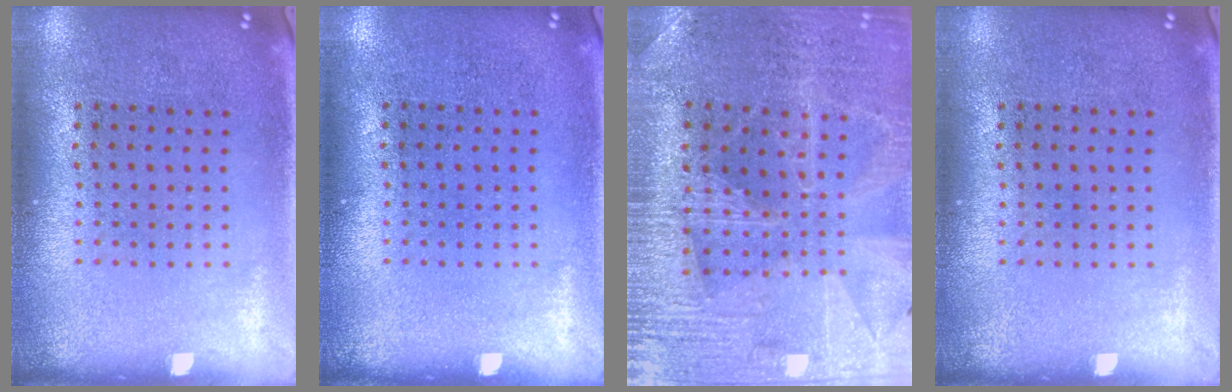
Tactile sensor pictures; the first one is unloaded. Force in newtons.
{"total": 0.0}
{"total": 2.9, "press": 2.9, "slide": 0.6}
{"total": 0.0}